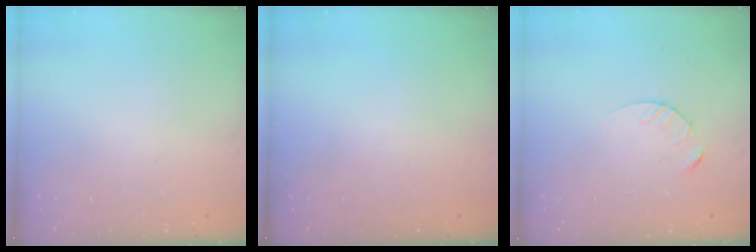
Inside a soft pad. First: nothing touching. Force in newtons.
{"total": 0.0}
{"total": 4.6, "press": 4.5, "slide": 0.5}